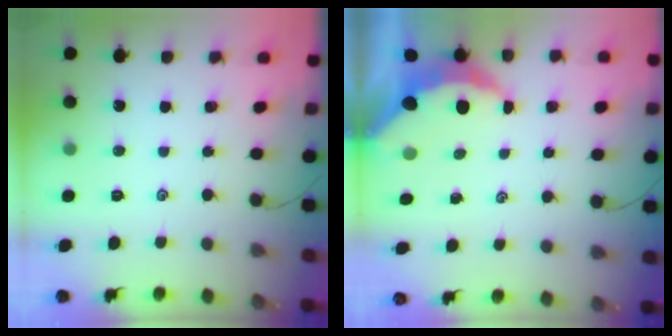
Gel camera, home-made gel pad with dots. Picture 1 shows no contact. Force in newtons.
{"total": 5.8, "press": 5.8, "slide": 0.9}